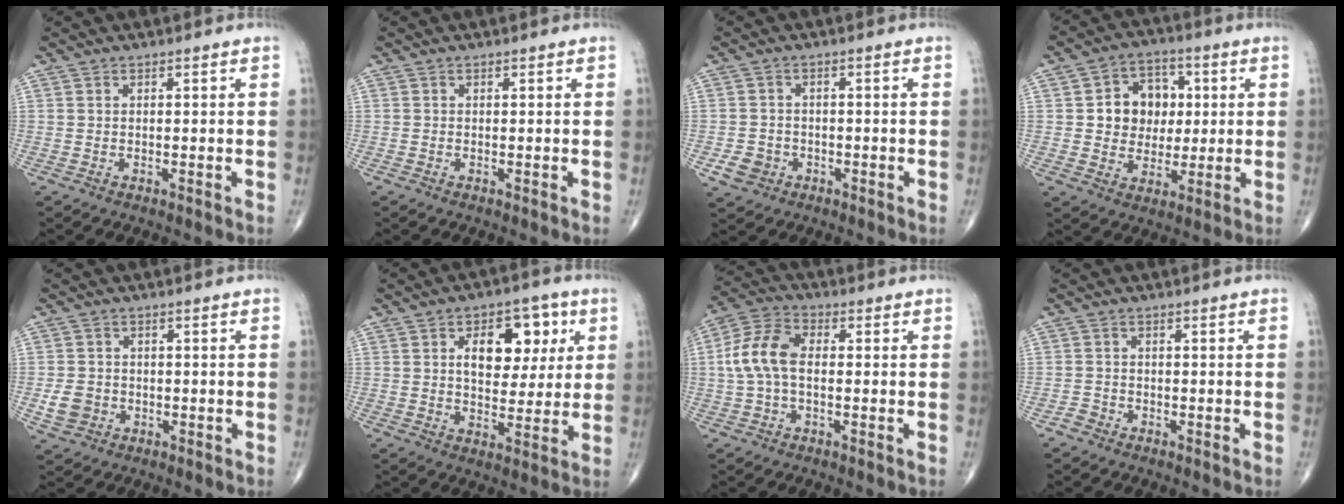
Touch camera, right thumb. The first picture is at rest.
{"total": 0.0}
{"total": 3.9, "force": [-1.6, 3.4, 1.1], "torque": [-0.008, 0.008, -0.024]}
{"total": 10.7, "force": [1.5, 8.9, 5.7], "torque": [-0.038, 0.007, 0.025]}
{"total": 4.5, "force": [-1.1, 3.9, 1.9], "torque": [-0.028, 0.006, -0.015]}
{"total": 12.6, "force": [3.7, 7.5, 9.4], "torque": [-0.089, -0.002, 0.055]}
{"total": 9.6, "force": [0.0, 5.6, 7.8], "torque": [-0.166, 0.027, -0.007]}
{"total": 1.5, "force": [-1.1, 1.0, 0.1], "torque": [-0.002, 0.003, -0.025]}